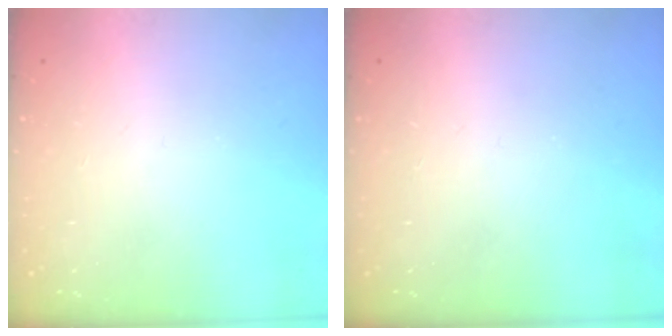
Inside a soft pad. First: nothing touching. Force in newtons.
{"total": 0.0}